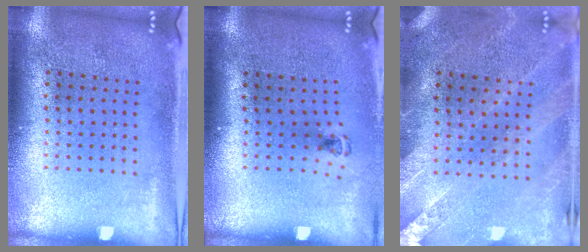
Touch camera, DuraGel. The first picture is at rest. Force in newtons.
{"total": 0.5, "press": 0.4, "slide": 0.4}
{"total": 0.5, "press": 0.5, "slide": 0.2}